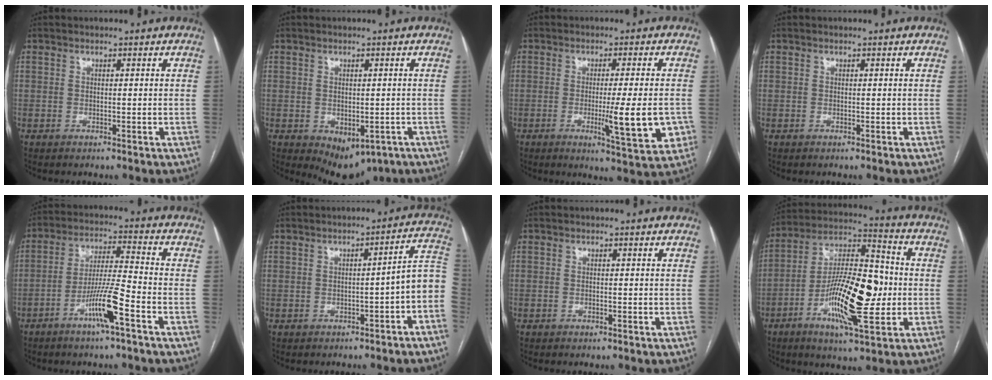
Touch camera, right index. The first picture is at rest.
{"total": 7.1, "force": [-3.5, 4.5, 4.2], "torque": [-0.040, -0.004, -0.038]}
{"total": 9.8, "force": [-2.3, 0.9, 9.5], "torque": [-0.127, -0.016, -0.028]}
{"total": 0.0}
{"total": 8.7, "force": [-4.5, -0.2, 7.4], "torque": [-0.143, 0.001, -0.084]}
{"total": 6.6, "force": [-2.7, 1.0, 5.9], "torque": [-0.057, 0.029, -0.037]}
{"total": 0.0}
{"total": 17.6, "force": [-3.5, 4.4, 16.7], "torque": [-0.308, 0.008, -0.059]}